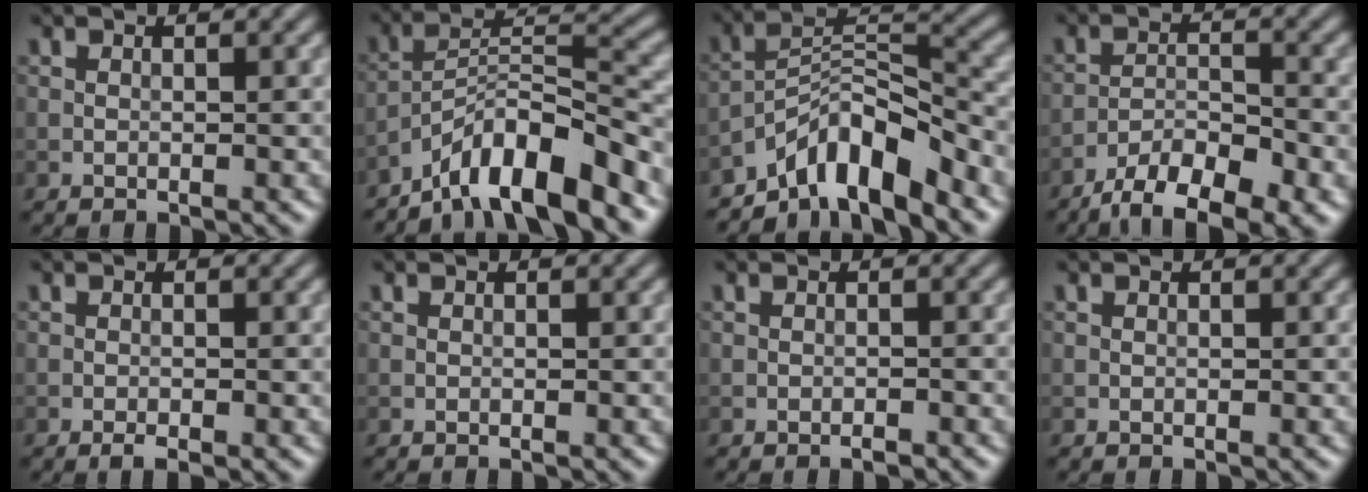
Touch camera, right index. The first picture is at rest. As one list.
[{"total": 9.6, "force": [-7.1, 2.1, 6.0], "torque": [-0.093, 0.011, -0.130]}, {"total": 8.0, "force": [-6.1, 2.2, 4.7], "torque": [-0.066, 0.007, -0.116]}, {"total": 6.8, "force": [-4.8, 2.2, 4.3], "torque": [-0.071, 0.000, -0.085]}, {"total": 1.1, "force": [-0.6, 0.3, 0.8], "torque": [-0.014, -0.001, -0.009]}, {"total": 0.0}, {"total": 0.6, "force": [-0.5, 0.1, 0.3], "torque": [-0.005, 0.002, -0.007]}, {"total": 0.0}]